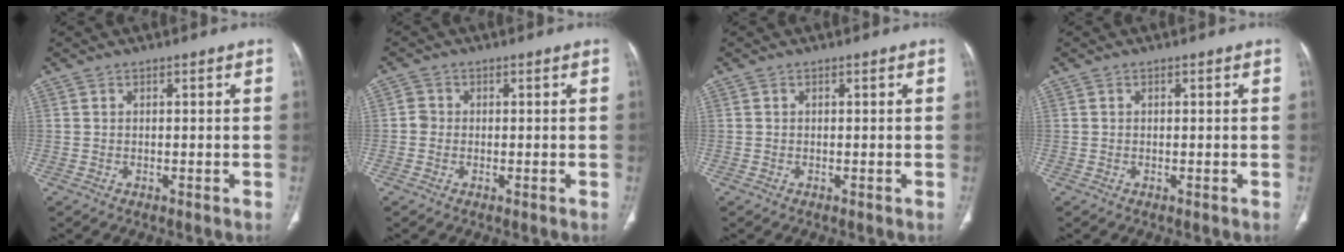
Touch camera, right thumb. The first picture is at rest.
{"total": 1.7, "force": [-0.3, 1.6, 0.5], "torque": [0.000, 0.006, -0.011]}
{"total": 0.0}
{"total": 0.0}